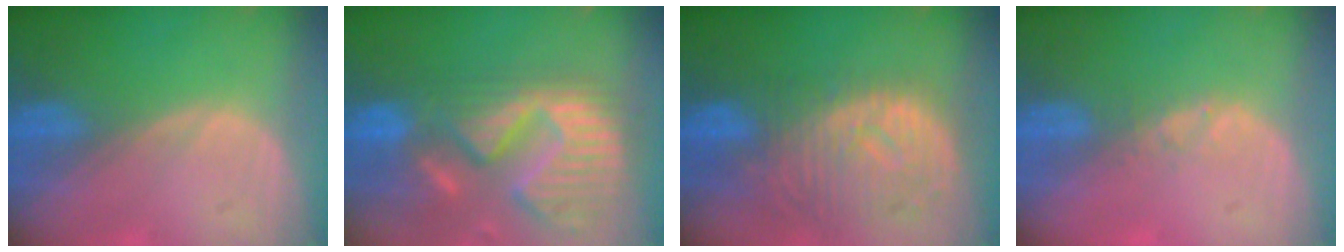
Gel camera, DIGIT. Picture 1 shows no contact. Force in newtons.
{"total": 14.4, "press": 12.0, "slide": 8.0}
{"total": 11.3, "press": 9.9, "slide": 5.6}
{"total": 1.3, "press": 1.0, "slide": 0.8}